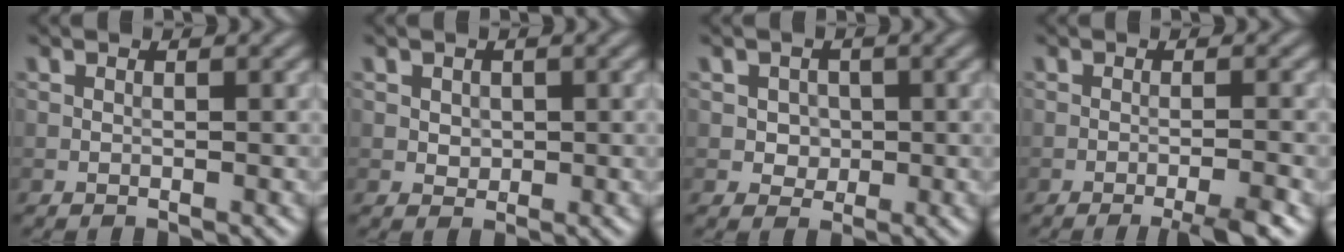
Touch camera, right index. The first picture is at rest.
{"total": 1.0, "force": [0.3, 0.9, 0.3], "torque": [-0.007, -0.004, 0.008]}
{"total": 2.1, "force": [0.2, 1.9, 0.9], "torque": [-0.005, 0.000, 0.004]}
{"total": 3.4, "force": [-2.2, 0.3, 2.5], "torque": [-0.033, 0.003, -0.040]}